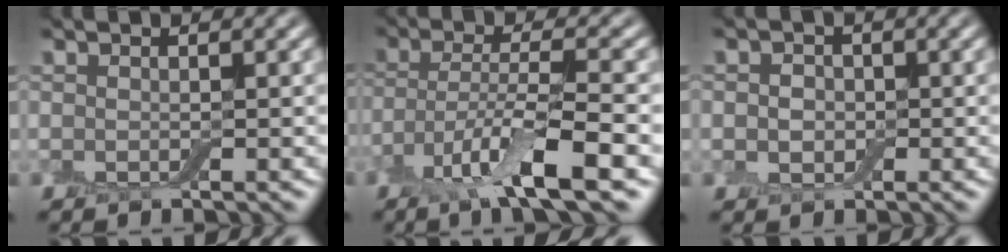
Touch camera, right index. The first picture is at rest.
{"total": 7.0, "force": [-3.8, 1.4, 5.7], "torque": [-0.108, -0.002, -0.077]}
{"total": 2.3, "force": [0.0, 2.0, 1.2], "torque": [-0.009, 0.004, -0.014]}